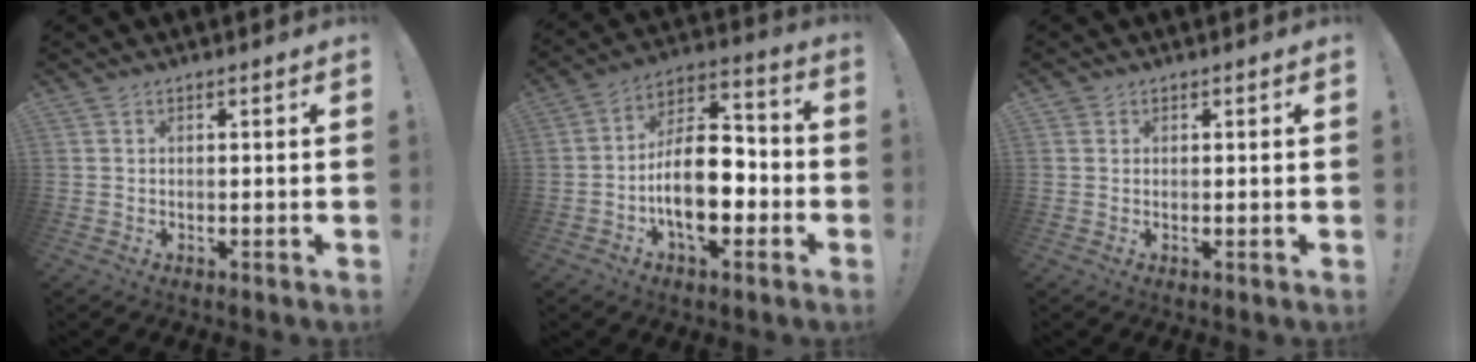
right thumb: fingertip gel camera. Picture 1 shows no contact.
{"total": 17.2, "force": [-4.8, 9.4, 13.5], "torque": [-0.229, 0.022, -0.079]}
{"total": 0.9, "force": [0.7, 0.5, 0.2], "torque": [0.005, -0.004, 0.012]}